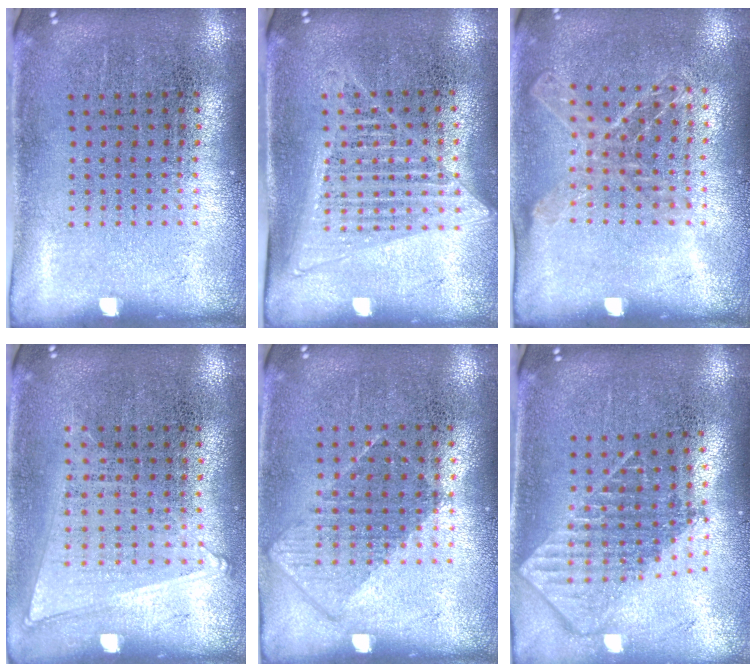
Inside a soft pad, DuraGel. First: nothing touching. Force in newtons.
{"total": 1.4, "press": 1.2, "slide": 0.6}
{"total": 1.2, "press": 1.1, "slide": 0.2}
{"total": 1.0, "press": 0.9, "slide": 0.5}
{"total": 0.9, "press": 0.7, "slide": 0.4}
{"total": 1.9, "press": 1.5, "slide": 1.1}